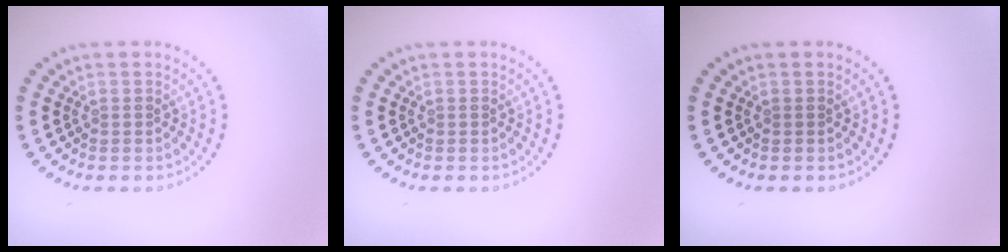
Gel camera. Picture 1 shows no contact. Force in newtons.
{"total": 0.0}
{"total": 0.0}